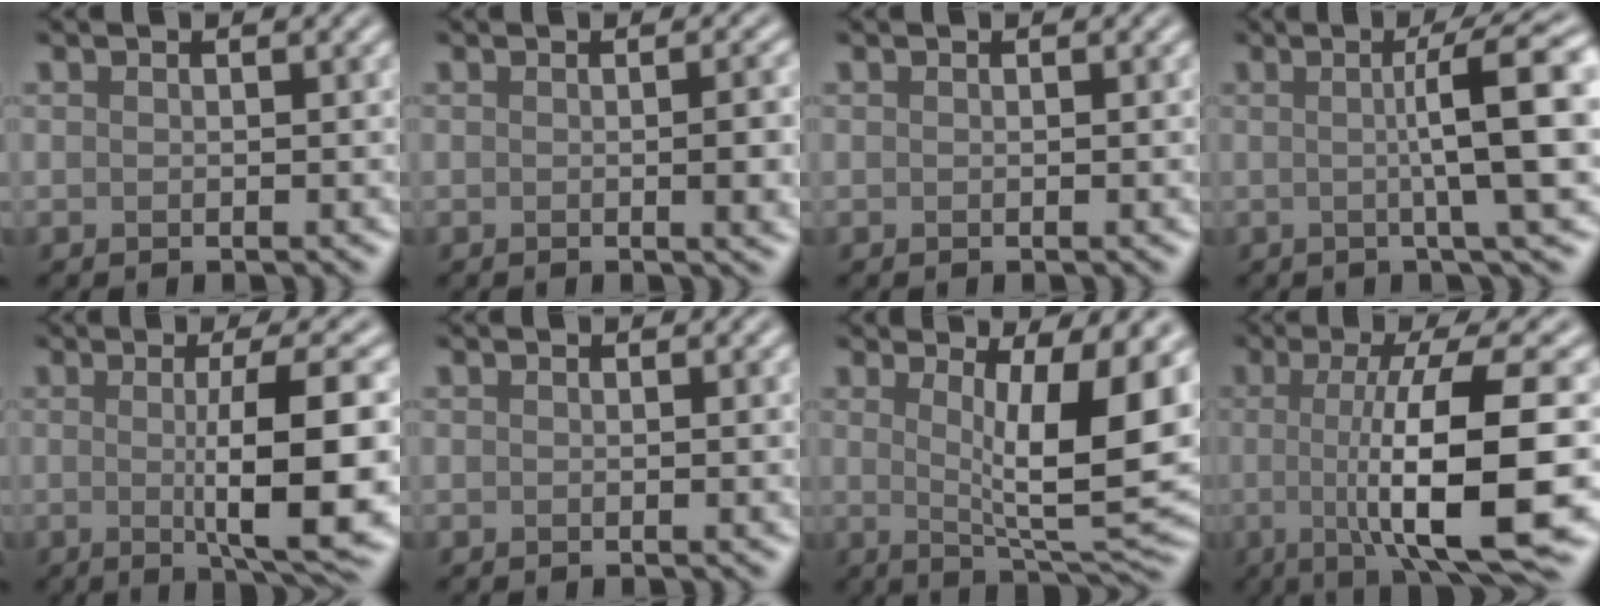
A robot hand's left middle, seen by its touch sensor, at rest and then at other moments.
{"total": 4.2, "force": [-0.1, 1.4, 3.9], "torque": [-0.034, 0.006, -0.003]}
{"total": 0.0}
{"total": 9.2, "force": [1.0, 1.5, 9.0], "torque": [-0.110, 0.018, 0.012]}
{"total": 10.0, "force": [-0.6, 2.1, 9.8], "torque": [-0.127, -0.009, -0.005]}
{"total": 0.8, "force": [0.0, 0.2, 0.8], "torque": [-0.006, 0.001, -0.002]}
{"total": 10.6, "force": [1.6, 2.3, 10.2], "torque": [-0.147, -0.007, 0.029]}
{"total": 12.5, "force": [-1.4, 3.1, 12.1], "torque": [-0.159, -0.008, -0.024]}